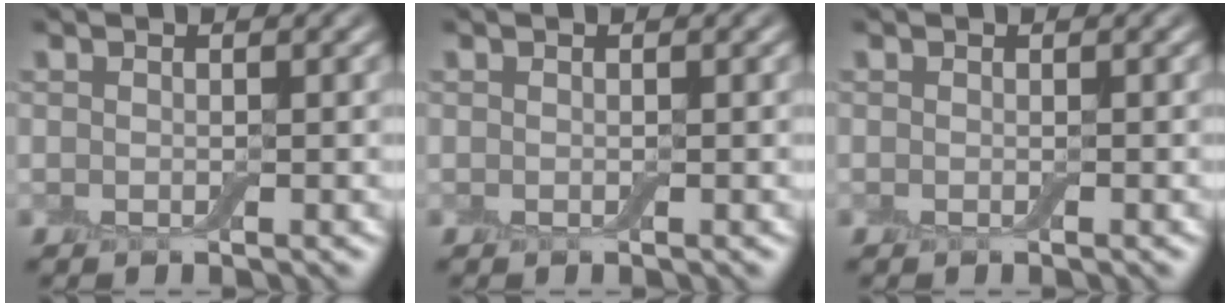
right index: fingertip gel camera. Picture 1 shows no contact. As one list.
[{"total": 0.0}, {"total": 0.0}]